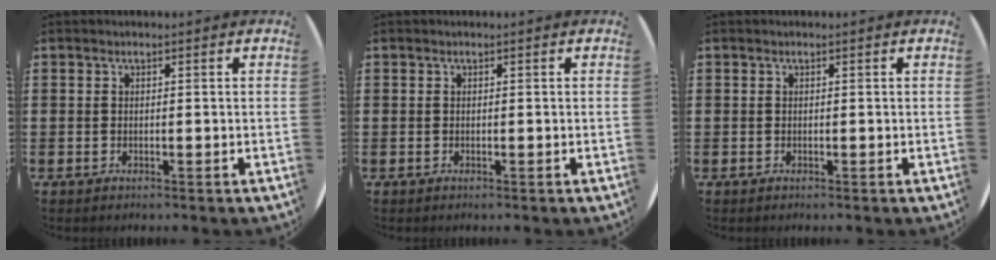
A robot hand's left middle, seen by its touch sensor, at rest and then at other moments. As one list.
[{"total": 0.0}, {"total": 0.0}]